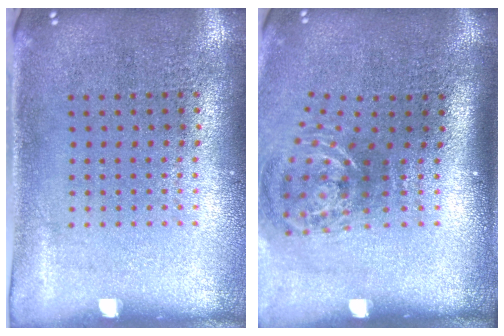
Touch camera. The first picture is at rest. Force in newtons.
{"total": 1.8, "press": 1.2, "slide": 1.3}